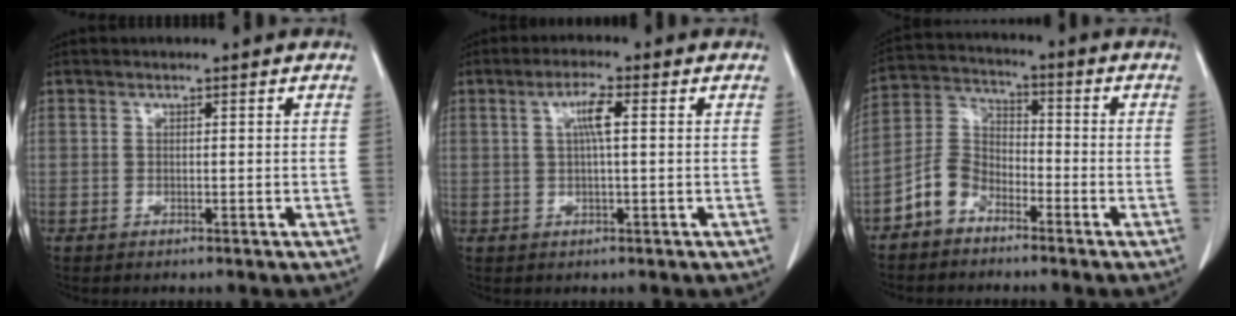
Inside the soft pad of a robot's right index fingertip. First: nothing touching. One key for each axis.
{"total": 3.7, "fx": 0.9, "fy": 0.4, "fz": 3.6, "tx": -0.068, "ty": 0.007, "tz": 0.015}
{"total": 6.6, "fx": -4.2, "fy": 4.4, "fz": 2.6, "tx": -0.059, "ty": 0.016, "tz": -0.088}